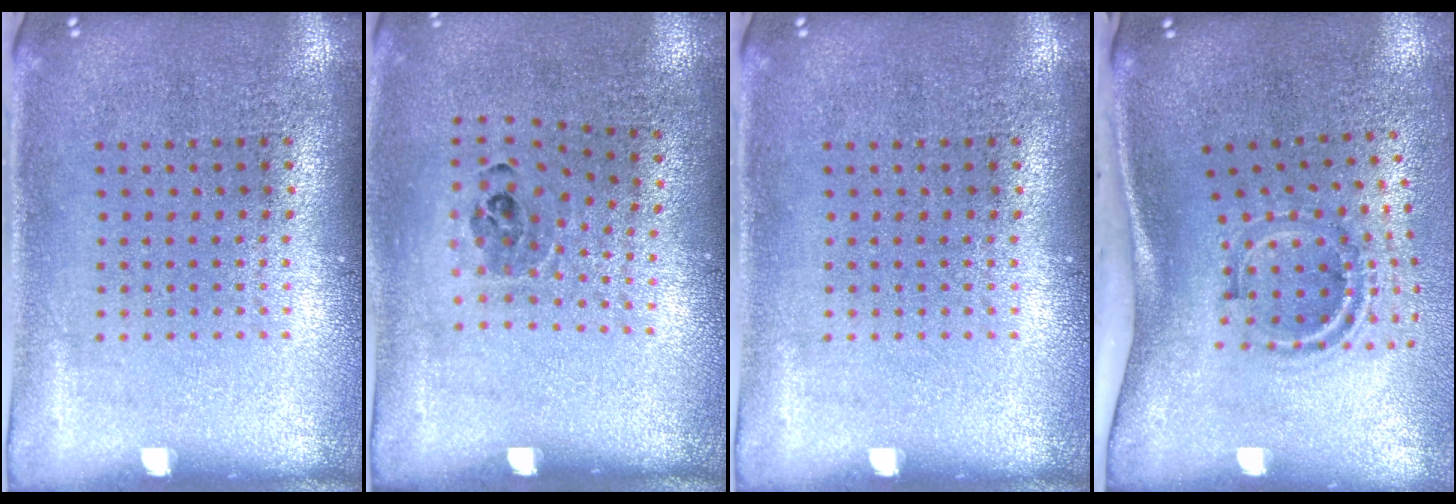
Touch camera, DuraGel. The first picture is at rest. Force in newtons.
{"total": 0.9, "press": 0.8, "slide": 0.6}
{"total": 0.0}
{"total": 1.6, "press": 1.1, "slide": 1.1}